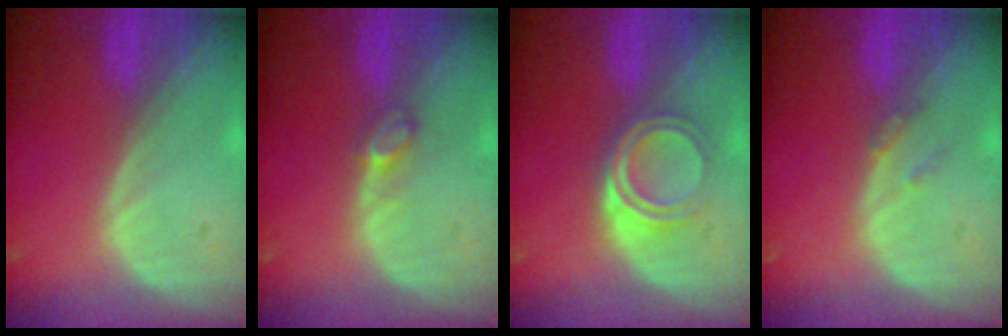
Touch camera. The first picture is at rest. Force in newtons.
{"total": 2.0, "press": 1.9, "slide": 0.2}
{"total": 5.2, "press": 4.5, "slide": 2.7}
{"total": 1.2, "press": 1.2, "slide": 0.3}